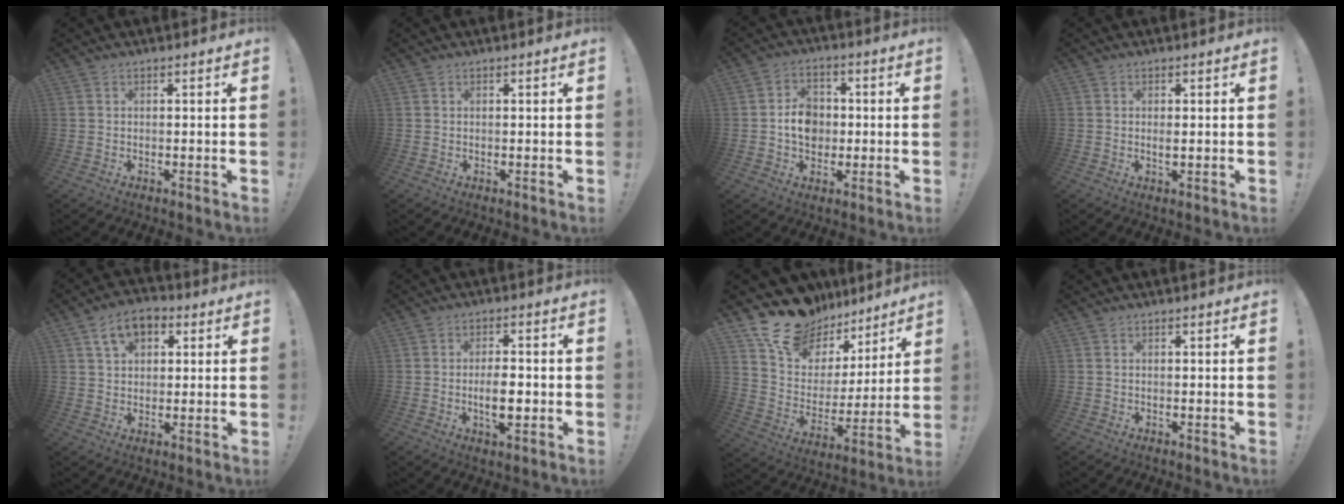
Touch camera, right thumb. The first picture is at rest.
{"total": 0.0}
{"total": 8.9, "force": [-0.6, 7.4, 4.8], "torque": [-0.066, 0.012, -0.009]}
{"total": 1.3, "force": [0.1, 0.4, 1.2], "torque": [-0.016, -0.003, 0.001]}
{"total": 8.8, "force": [3.9, 5.9, 5.2], "torque": [-0.080, 0.003, 0.073]}
{"total": 7.4, "force": [-1.5, 3.0, 6.6], "torque": [-0.098, -0.004, -0.030]}
{"total": 16.4, "force": [13.6, 8.2, 4.2], "torque": [-0.079, -0.108, 0.255]}
{"total": 0.0}